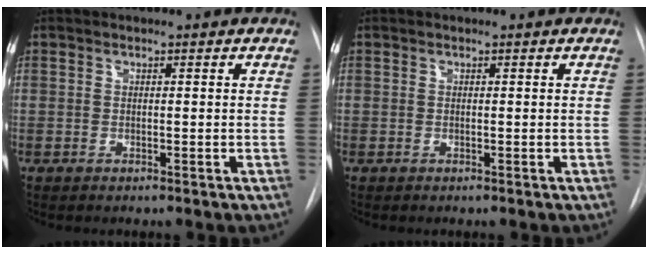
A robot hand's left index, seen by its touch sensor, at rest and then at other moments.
{"total": 0.0}